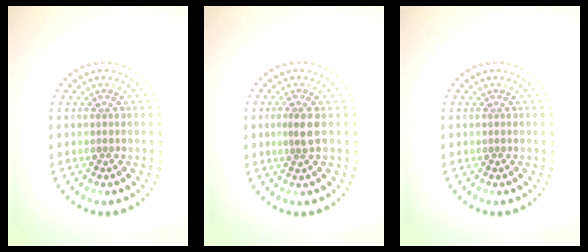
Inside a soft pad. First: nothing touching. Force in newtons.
{"total": 1.8, "press": 1.5, "slide": 1.1}
{"total": 0.0}